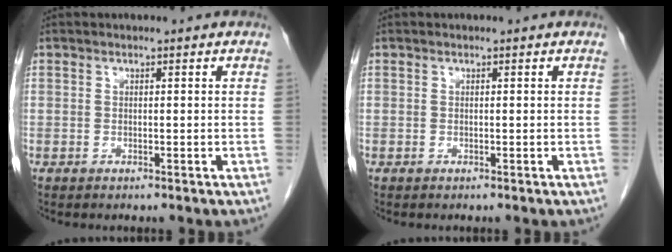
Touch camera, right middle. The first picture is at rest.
{"total": 0.0}